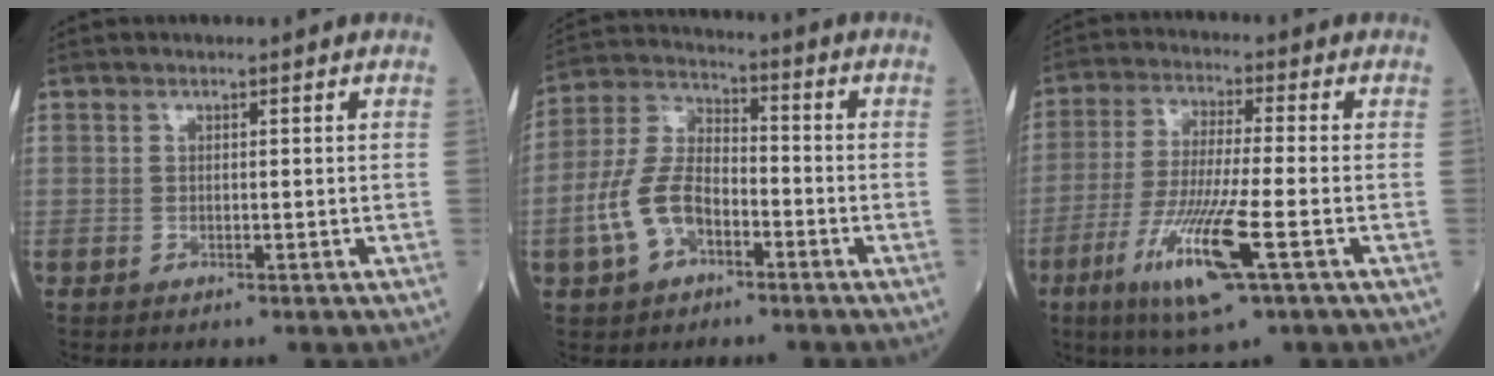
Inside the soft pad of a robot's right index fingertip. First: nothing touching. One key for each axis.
{"total": 9.9, "fx": -4.0, "fy": 5.6, "fz": 7.1, "tx": -0.168, "ty": 0.019, "tz": -0.079}
{"total": 11.2, "fx": -4.7, "fy": -0.3, "fz": 10.2, "tx": -0.211, "ty": -0.028, "tz": -0.090}